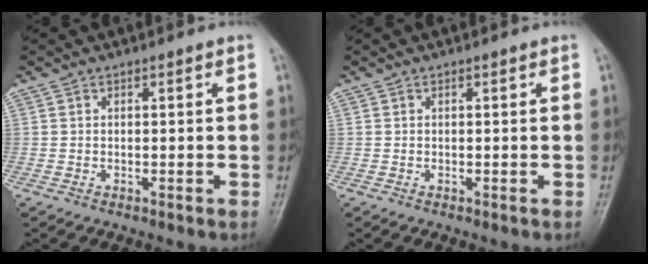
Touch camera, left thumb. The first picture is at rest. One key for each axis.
{"total": 0.0}